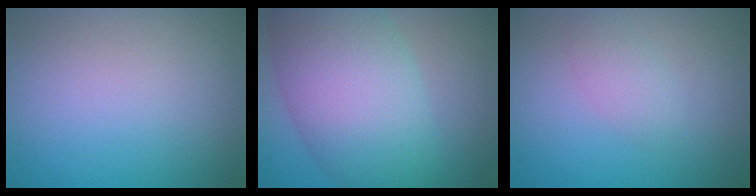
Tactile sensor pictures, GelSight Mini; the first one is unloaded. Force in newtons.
{"total": 10.6, "press": 10.6, "slide": 0.3}
{"total": 1.7, "press": 1.7, "slide": 0.1}